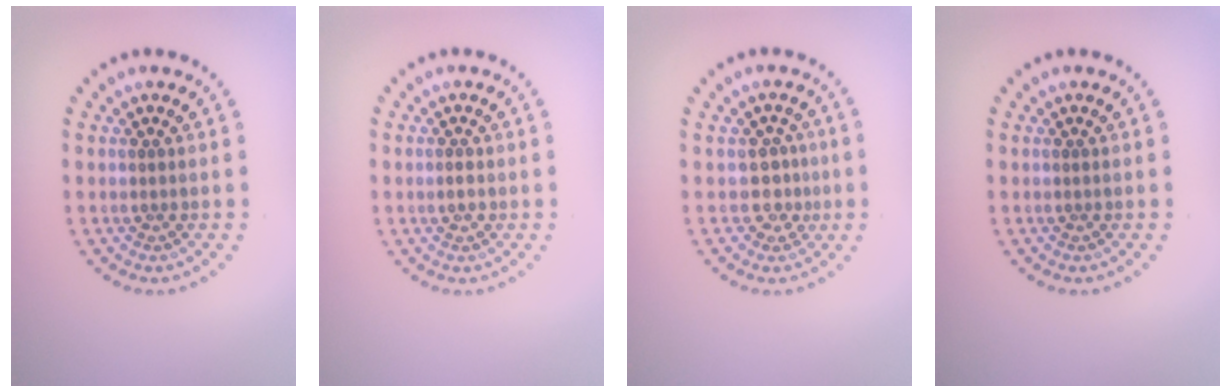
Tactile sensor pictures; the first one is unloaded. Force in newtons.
{"total": 0.8, "press": 0.8, "slide": 0.1}
{"total": 2.0, "press": 1.6, "slide": 1.2}
{"total": 0.0}